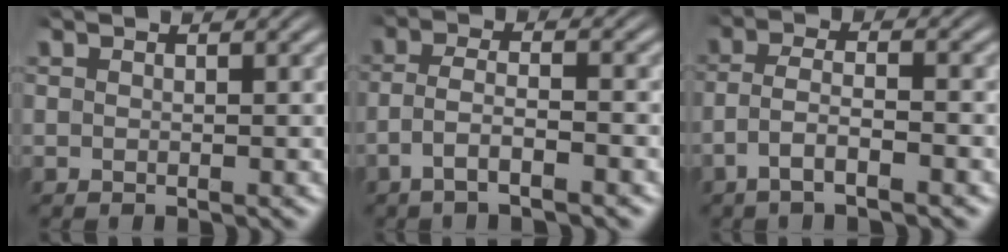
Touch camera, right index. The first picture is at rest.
{"total": 3.8, "force": [-2.3, 1.2, 2.7], "torque": [-0.056, -0.013, -0.037]}
{"total": 3.8, "force": [-2.1, 1.4, 2.7], "torque": [-0.057, -0.013, -0.035]}